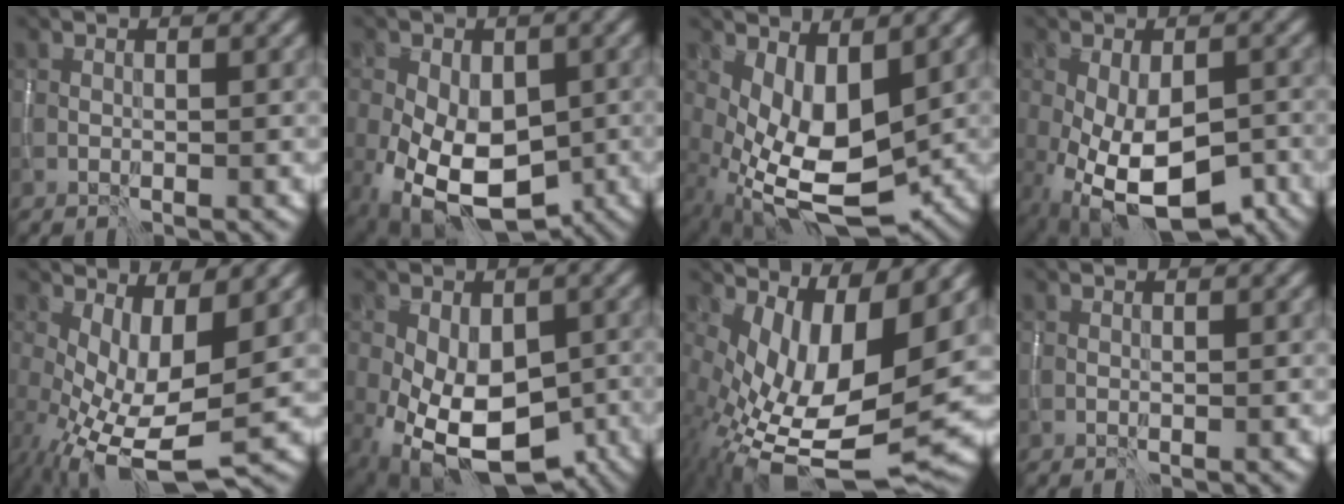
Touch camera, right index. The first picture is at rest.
{"total": 11.0, "force": [-3.2, 7.1, 7.7], "torque": [-0.145, -0.039, -0.043]}
{"total": 7.1, "force": [-0.4, 3.7, 6.0], "torque": [-0.124, -0.014, 0.003]}
{"total": 10.6, "force": [-4.0, 5.4, 8.2], "torque": [-0.153, -0.037, -0.049]}
{"total": 8.0, "force": [-1.2, 3.2, 7.2], "torque": [-0.144, -0.014, -0.014]}
{"total": 10.8, "force": [-3.2, 6.7, 7.8], "torque": [-0.135, -0.035, -0.041]}
{"total": 12.4, "force": [-0.2, 5.8, 10.9], "torque": [-0.196, -0.020, 0.015]}
{"total": 0.0}